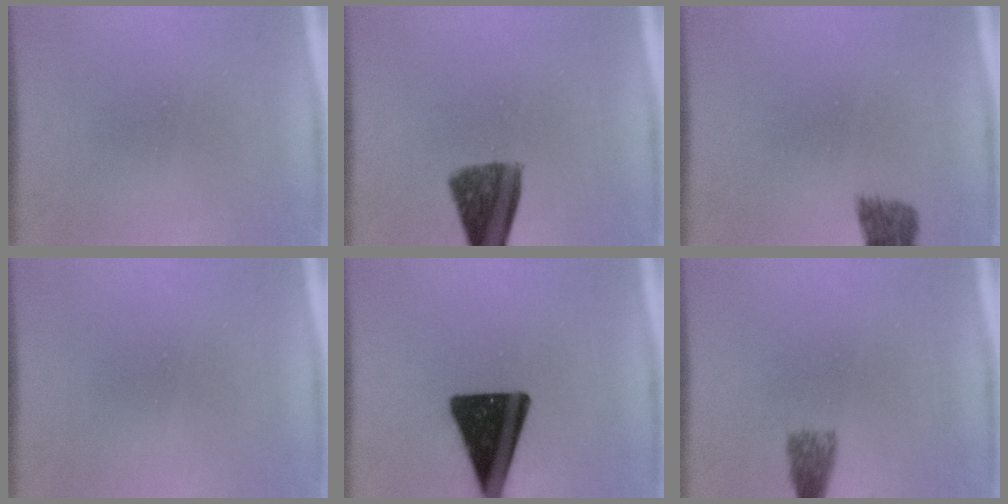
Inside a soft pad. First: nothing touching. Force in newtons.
{"total": 8.2}
{"total": 1.9}
{"total": 0.0}
{"total": 16.9}
{"total": 2.7}